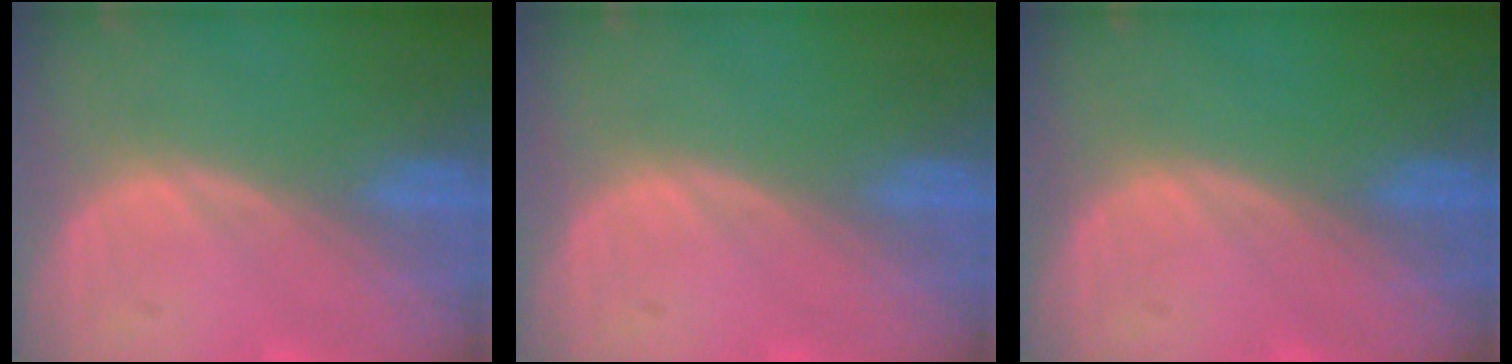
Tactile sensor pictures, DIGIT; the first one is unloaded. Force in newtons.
{"total": 0.0}
{"total": 0.0}